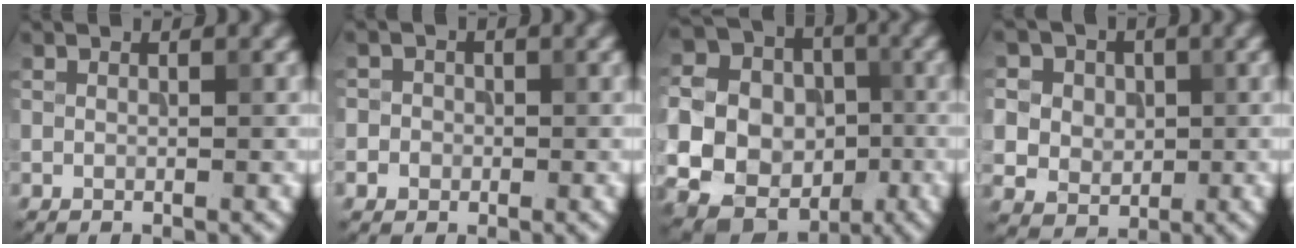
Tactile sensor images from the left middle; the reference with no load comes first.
{"total": 2.1, "force": [-0.4, 2.0, 0.4], "torque": [0.011, 0.010, -0.022]}
{"total": 14.8, "force": [-2.7, 13.5, 5.5], "torque": [-0.142, -0.020, -0.055]}
{"total": 8.3, "force": [2.7, 7.0, 3.4], "torque": [-0.077, 0.023, 0.031]}